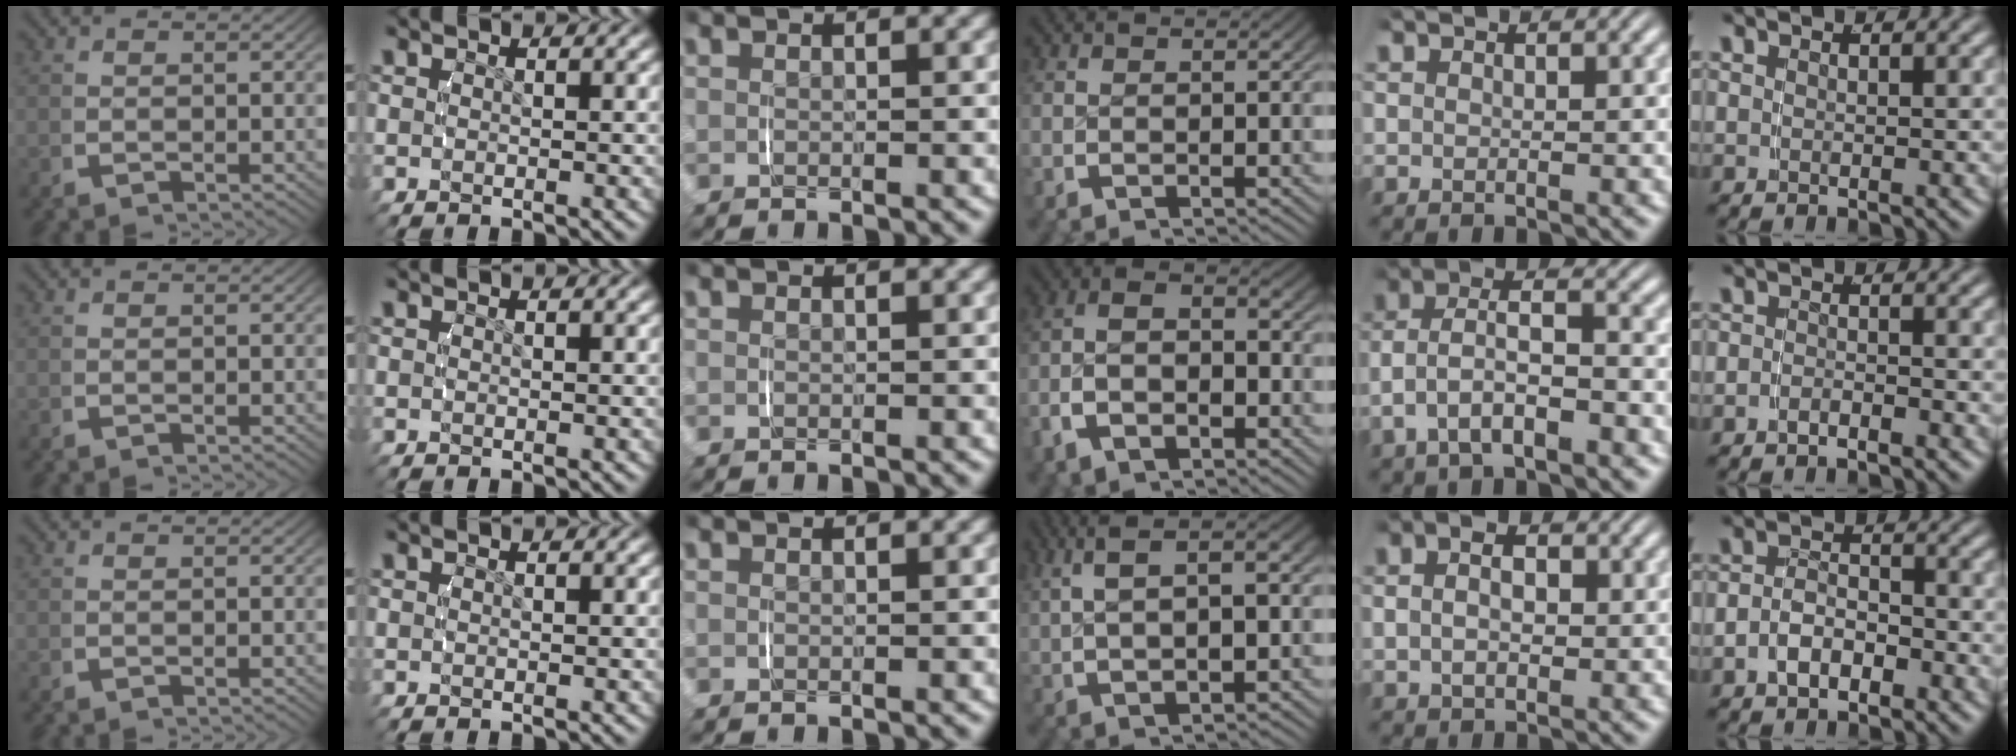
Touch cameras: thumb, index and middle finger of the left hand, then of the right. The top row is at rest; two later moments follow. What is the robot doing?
{"motion": "lift_and_place", "object": "scarf"}